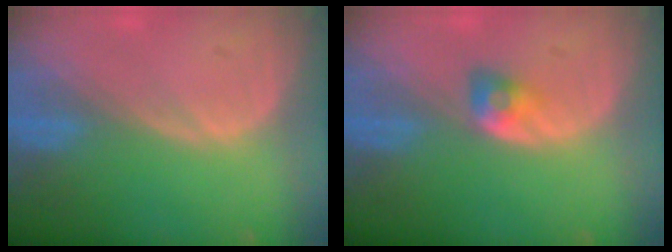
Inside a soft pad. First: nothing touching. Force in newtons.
{"total": 2.9, "press": 2.5, "slide": 1.5}